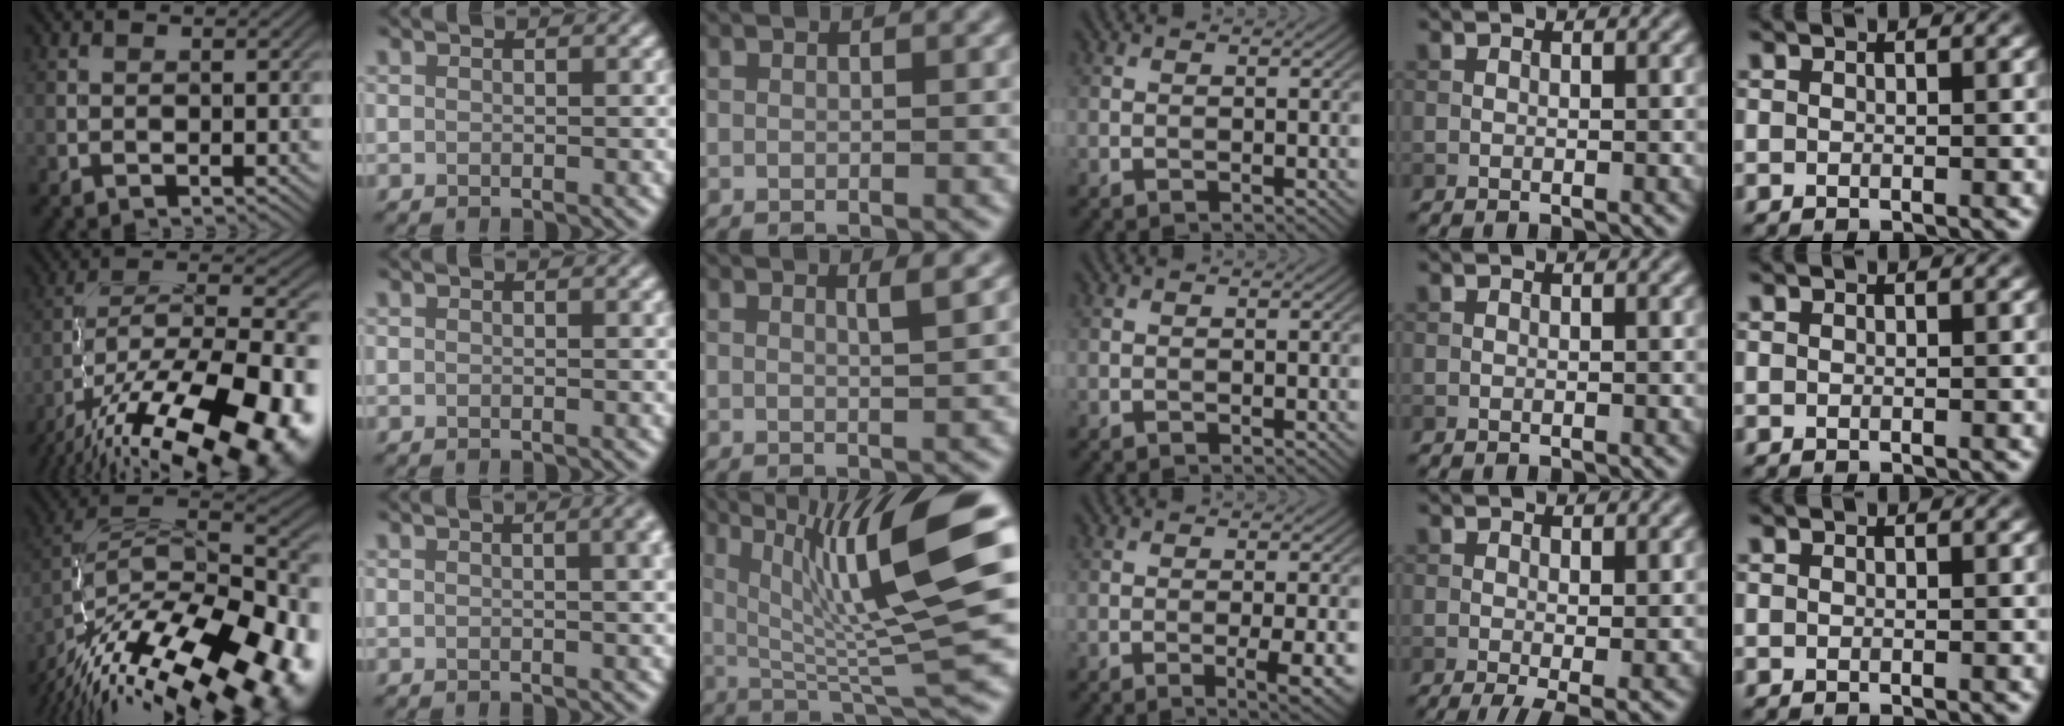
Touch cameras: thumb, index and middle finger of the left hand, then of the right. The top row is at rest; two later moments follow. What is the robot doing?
{"motion": "screw", "object": "dispenser bottle"}